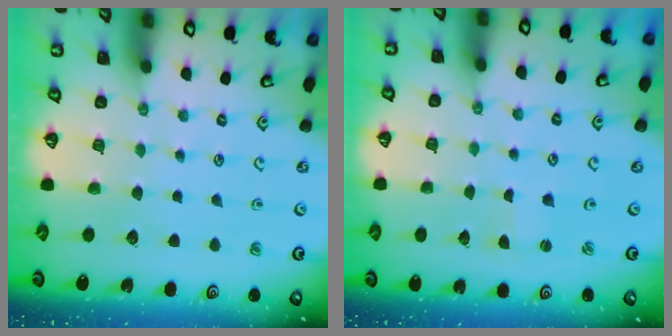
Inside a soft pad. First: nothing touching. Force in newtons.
{"total": 1.8, "press": 1.8, "slide": 0.3}